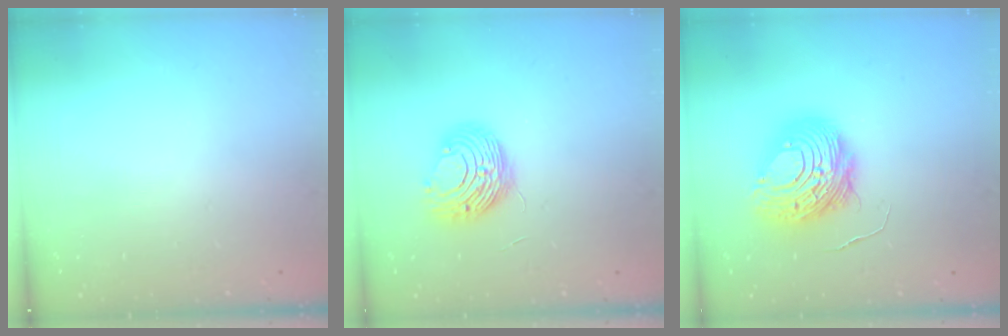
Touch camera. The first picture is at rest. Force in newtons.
{"total": 9.7, "press": 9.7, "slide": 0.1}
{"total": 13.2, "press": 13.2, "slide": 1.3}